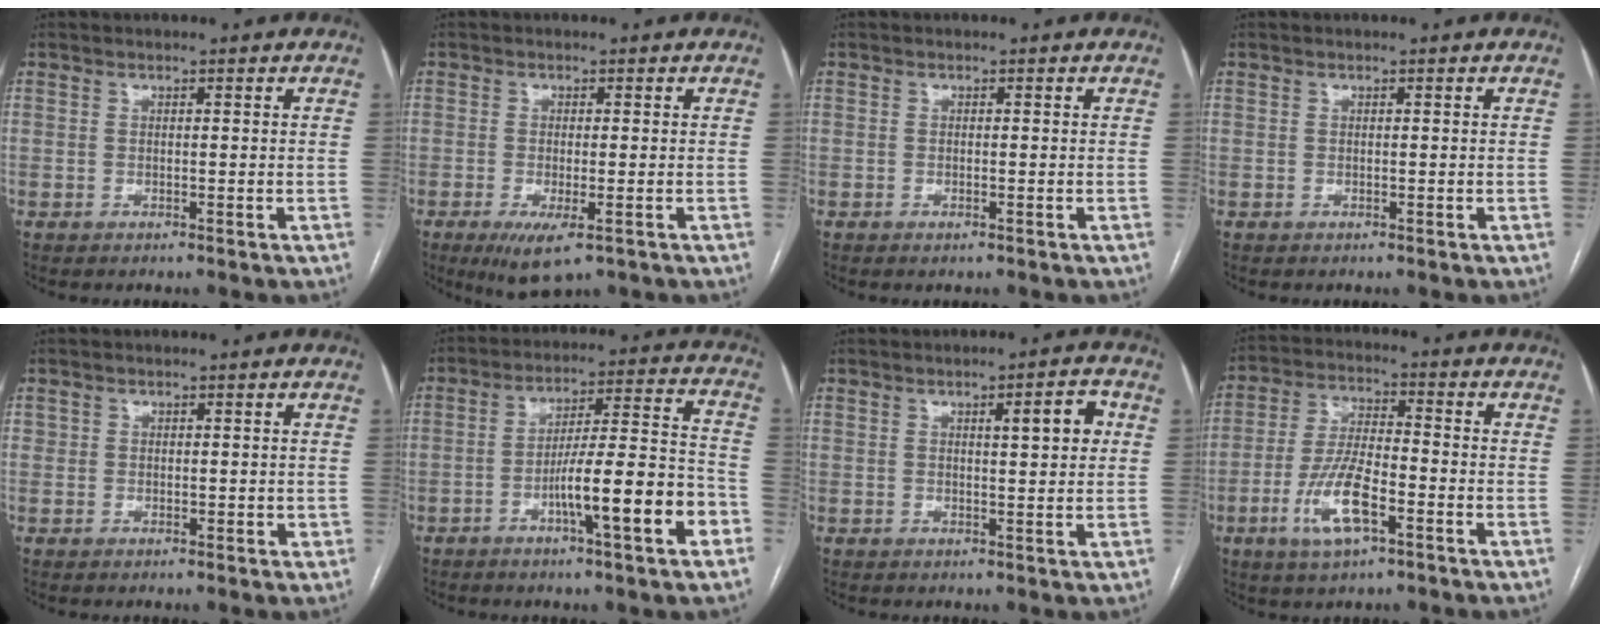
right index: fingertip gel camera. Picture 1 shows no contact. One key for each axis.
{"total": 5.7, "fx": -3.0, "fy": 1.5, "fz": 4.7, "tx": -0.077, "ty": -0.015, "tz": -0.043}
{"total": 0.7, "fx": -0.4, "fy": 0.0, "fz": 0.5, "tx": -0.009, "ty": -0.001, "tz": -0.005}
{"total": 0.0}
{"total": 1.3, "fx": 0.4, "fy": 1.2, "fz": 0.3, "tx": 0.002, "ty": 0.005, "tz": 0.010}
{"total": 13.2, "fx": -5.4, "fy": 0.8, "fz": 12.0, "tx": -0.188, "ty": 0.011, "tz": -0.079}
{"total": 4.8, "fx": 1.3, "fy": 0.8, "fz": 4.5, "tx": -0.064, "ty": 0.005, "tz": 0.019}
{"total": 10.4, "fx": -4.4, "fy": 2.9, "fz": 8.9, "tx": -0.188, "ty": -0.004, "tz": -0.081}